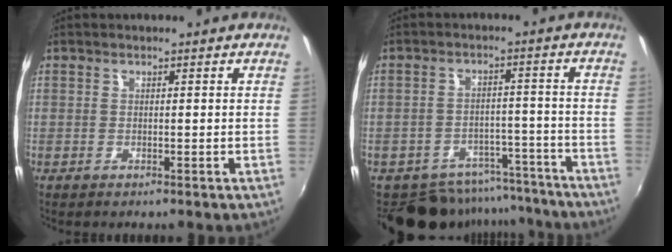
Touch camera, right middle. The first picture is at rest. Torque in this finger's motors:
{"motor_torque": [1.05, -1.09, 0.05, 0.03]}